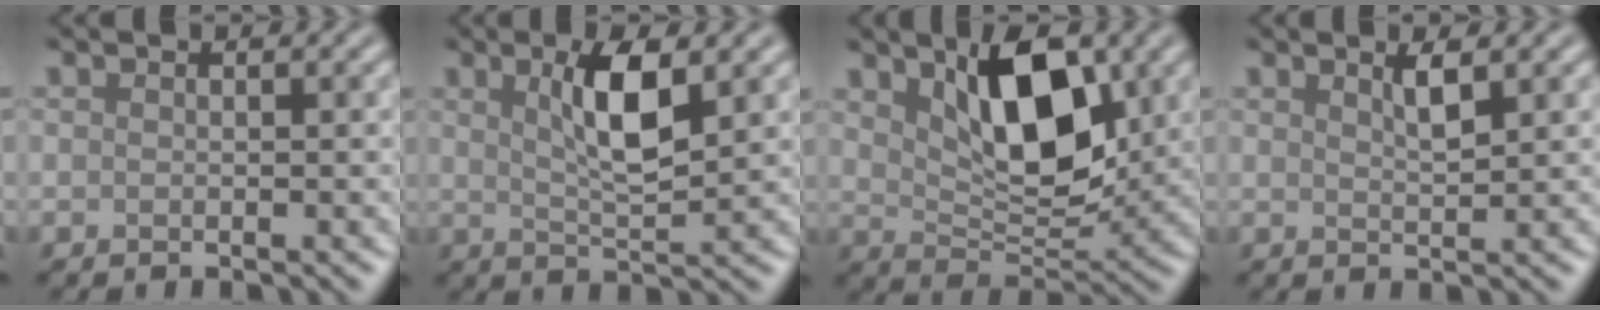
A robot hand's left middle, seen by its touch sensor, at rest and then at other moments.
{"total": 4.3, "force": [1.2, 1.0, 4.0], "torque": [-0.076, -0.004, 0.029]}
{"total": 8.0, "force": [2.7, 3.9, 6.4], "torque": [-0.108, -0.002, 0.054]}
{"total": 1.3, "force": [0.7, 0.2, 1.1], "torque": [-0.016, 0.000, 0.018]}